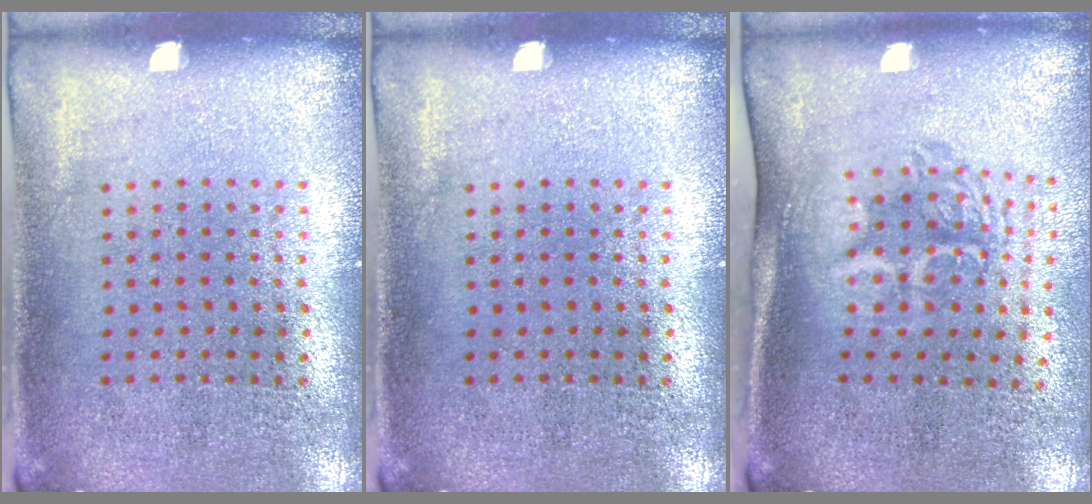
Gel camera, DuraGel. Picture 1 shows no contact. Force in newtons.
{"total": 0.0}
{"total": 1.7, "press": 1.3, "slide": 1.2}